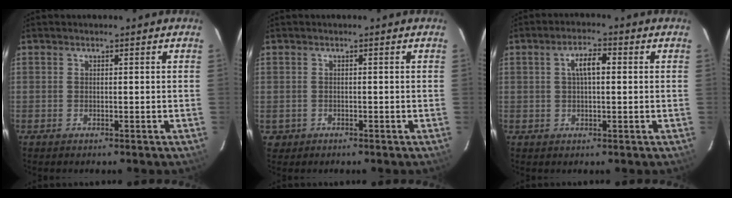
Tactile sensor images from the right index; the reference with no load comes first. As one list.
[{"total": 1.9, "force": [-0.5, 1.8, 0.2], "torque": [-0.006, 0.002, -0.004]}, {"total": 4.5, "force": [0.9, 1.7, 4.0], "torque": [-0.075, 0.013, 0.017]}]